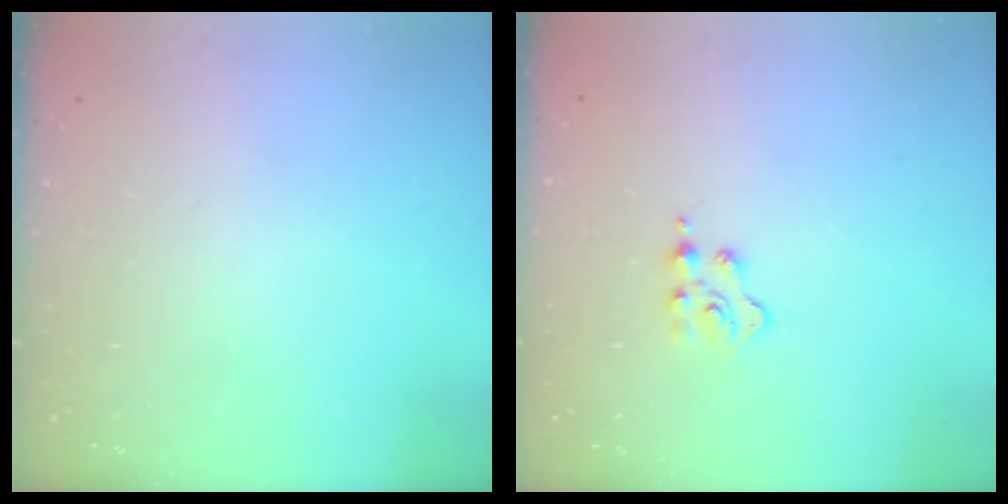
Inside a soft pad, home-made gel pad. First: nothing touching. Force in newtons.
{"total": 2.4, "press": 2.4, "slide": 0.4}